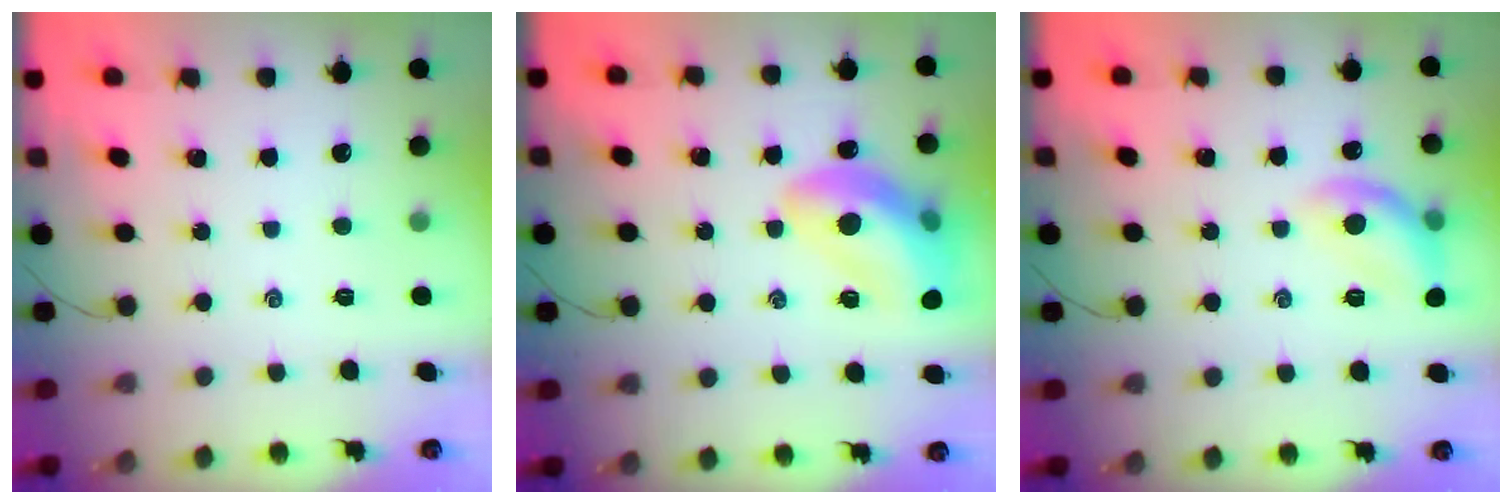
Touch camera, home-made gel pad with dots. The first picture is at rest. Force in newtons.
{"total": 16.3, "press": 16.1, "slide": 2.3}
{"total": 11.5, "press": 11.4, "slide": 0.7}